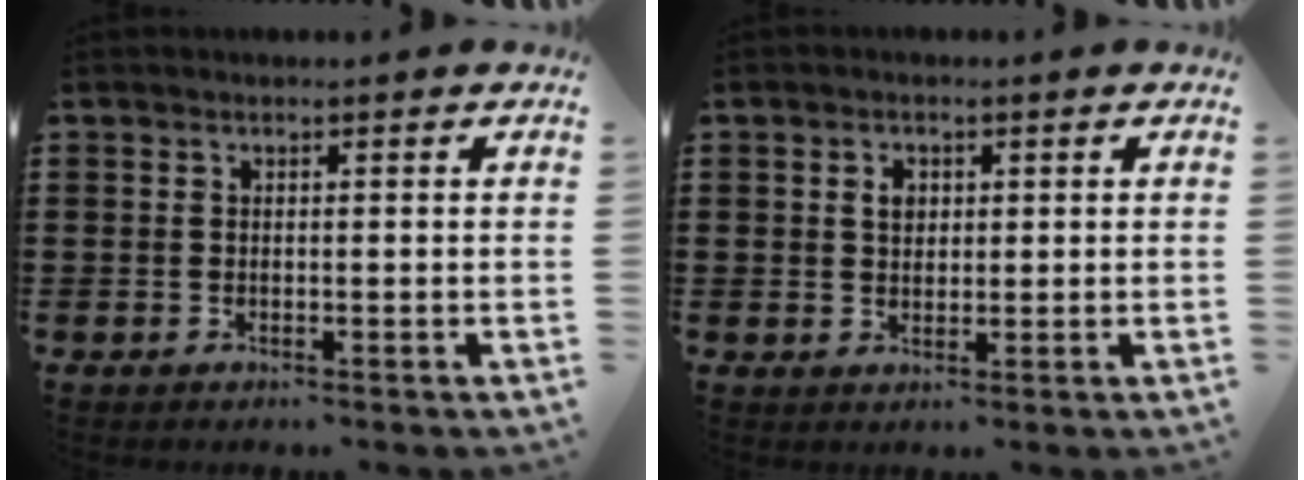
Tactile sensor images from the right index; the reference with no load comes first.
{"total": 2.4, "force": [0.7, 1.7, 1.5], "torque": [-0.035, 0.010, 0.012]}